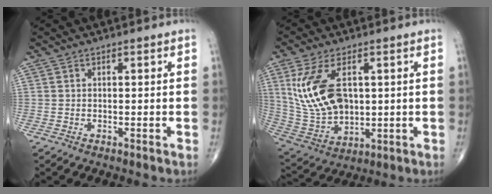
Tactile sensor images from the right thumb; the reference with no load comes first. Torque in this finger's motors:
{"motor_torque": [-0.55, 1.28, 1.38, 0.32, 0.20]}